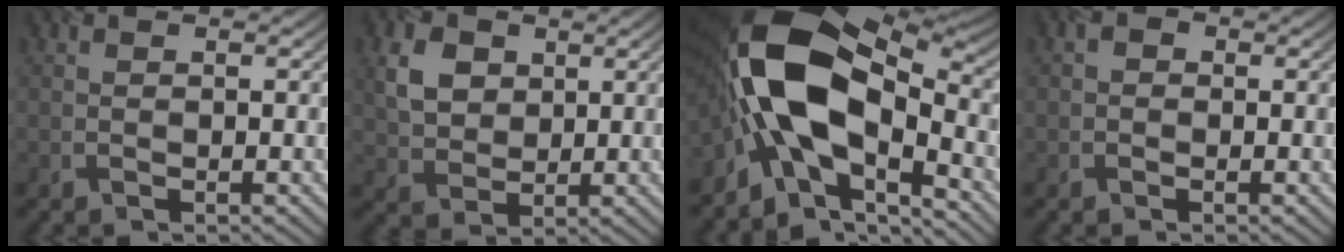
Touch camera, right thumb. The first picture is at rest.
{"total": 5.4, "force": [2.1, 4.2, 2.6], "torque": [-0.071, 0.003, 0.040]}
{"total": 16.2, "force": [-3.6, 9.0, 13.0], "torque": [-0.233, 0.004, -0.072]}
{"total": 0.9, "force": [-0.3, 0.9, 0.2], "torque": [-0.001, 0.002, -0.010]}